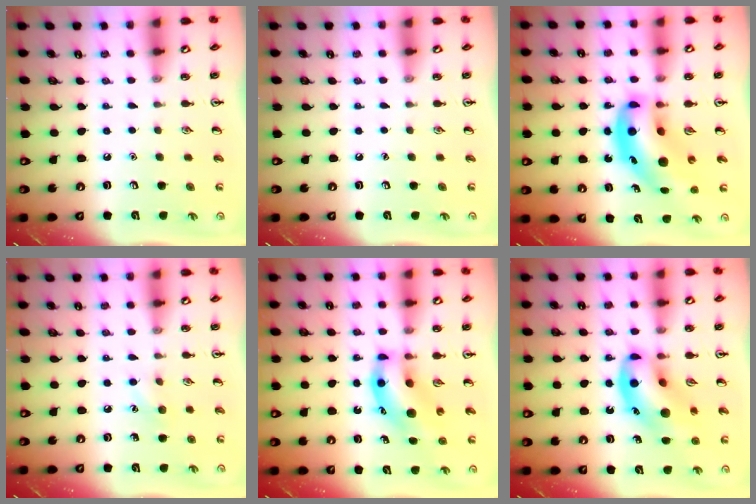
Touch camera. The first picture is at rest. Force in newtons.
{"total": 0.0}
{"total": 15.4, "press": 14.8, "slide": 4.5}
{"total": 7.1, "press": 6.9, "slide": 1.8}
{"total": 10.9, "press": 10.6, "slide": 2.9}
{"total": 14.9, "press": 14.4, "slide": 3.8}